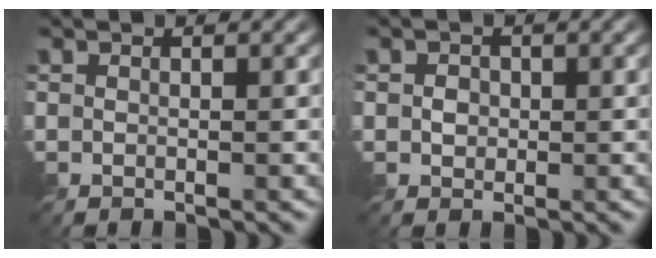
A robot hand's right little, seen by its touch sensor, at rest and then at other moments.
{"total": 1.4, "force": [-0.1, 1.2, 0.6], "torque": [-0.013, -0.003, -0.003]}